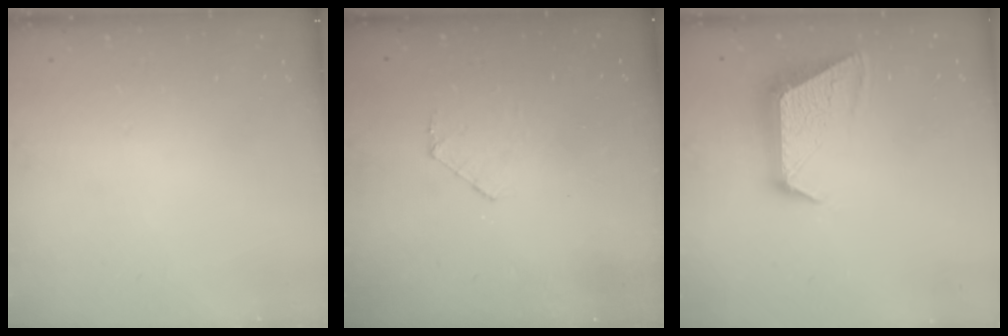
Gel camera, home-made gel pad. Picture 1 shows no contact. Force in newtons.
{"total": 4.9, "press": 4.9, "slide": 0.4}
{"total": 12.1, "press": 12.1, "slide": 1.0}